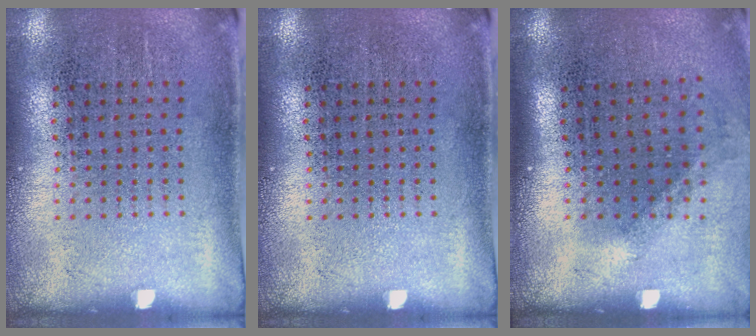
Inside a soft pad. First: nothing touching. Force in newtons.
{"total": 0.0}
{"total": 1.3, "press": 0.9, "slide": 0.9}